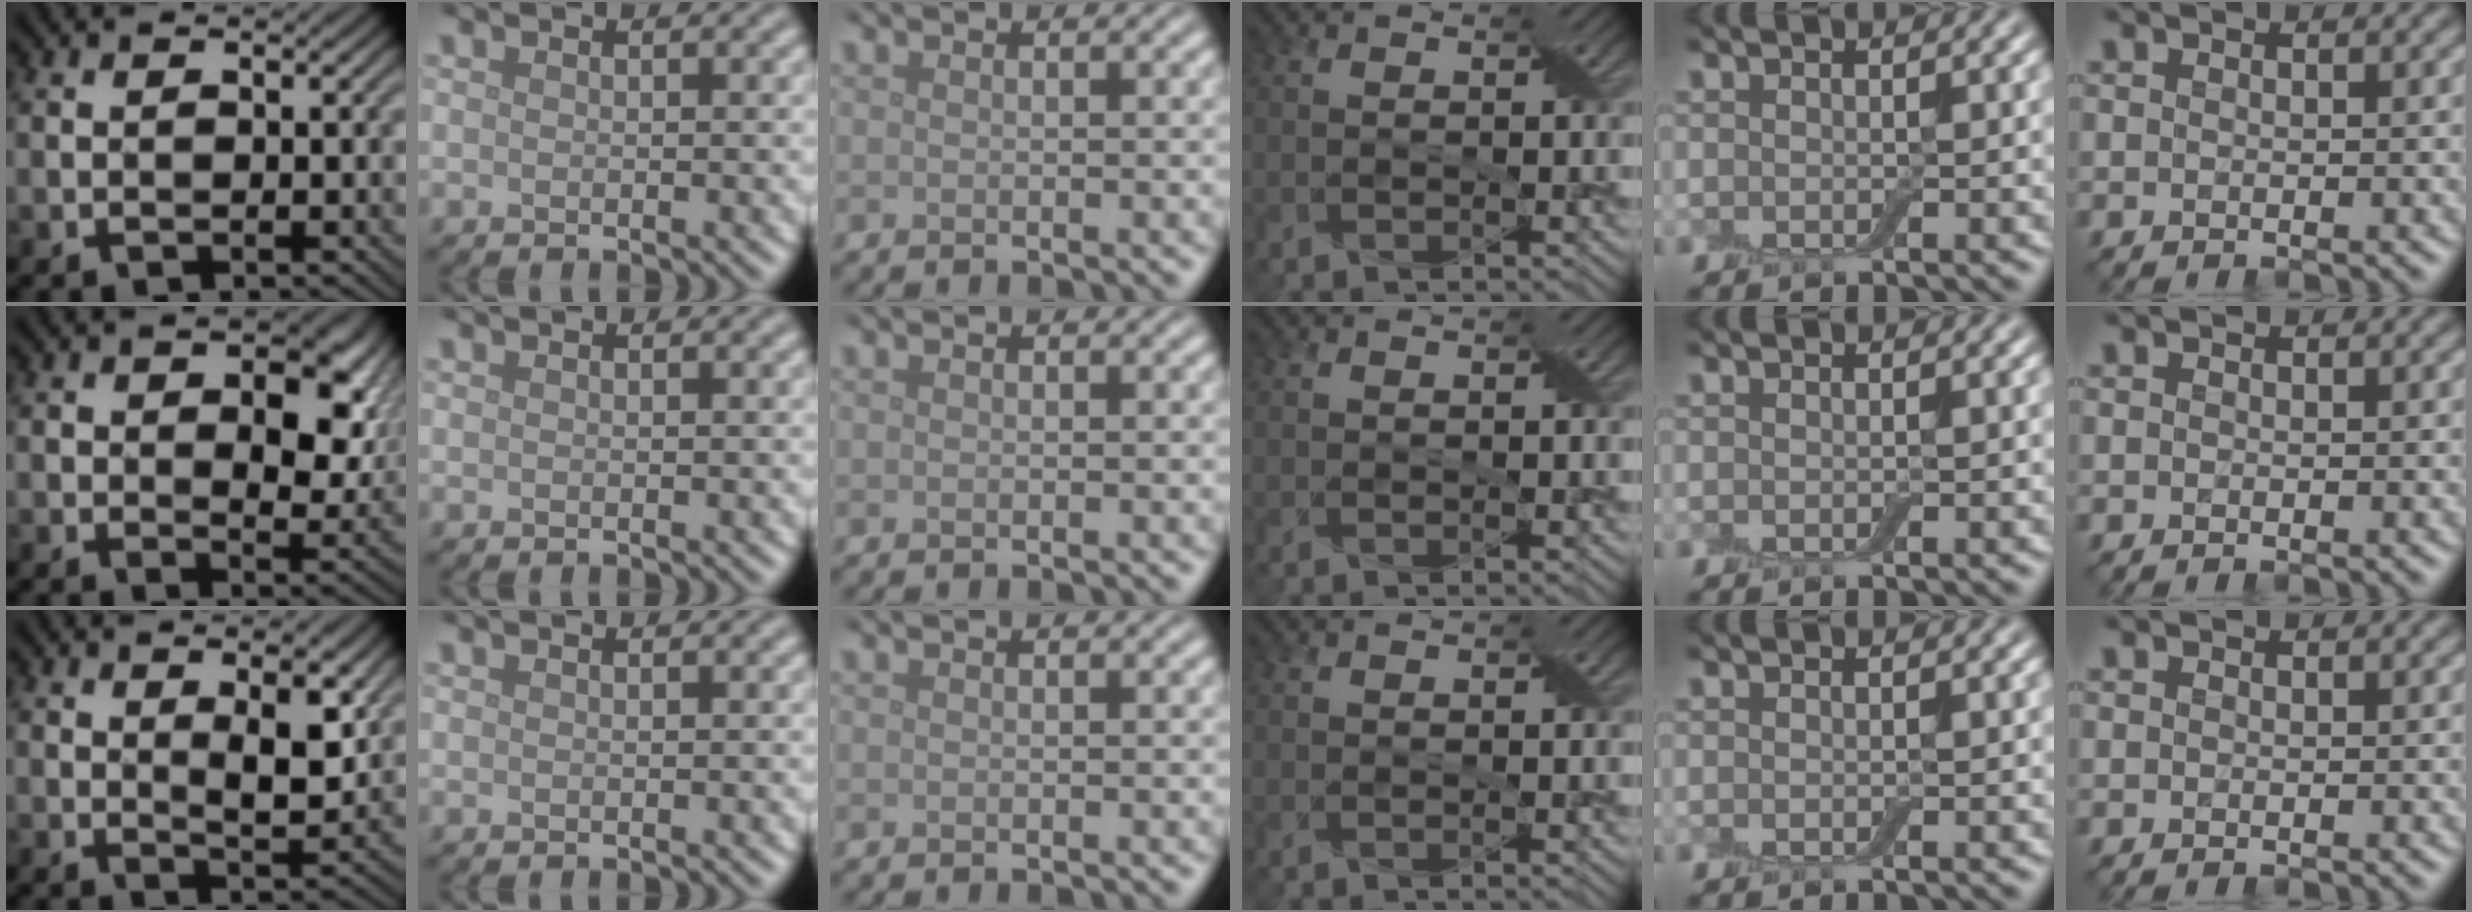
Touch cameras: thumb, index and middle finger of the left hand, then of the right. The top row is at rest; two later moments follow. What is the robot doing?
{"motion": "peel", "object": "adhesive wrap"}